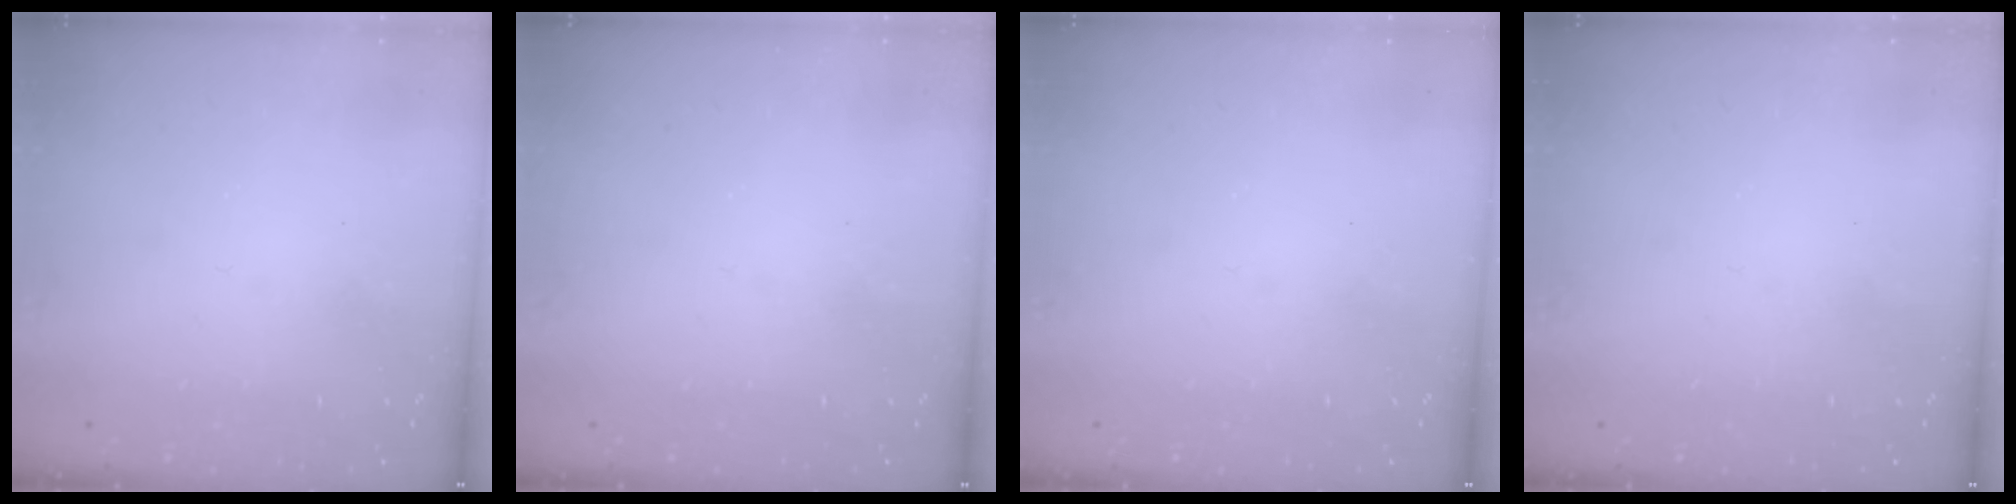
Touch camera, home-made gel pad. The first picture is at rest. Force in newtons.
{"total": 0.0}
{"total": 0.0}
{"total": 0.0}